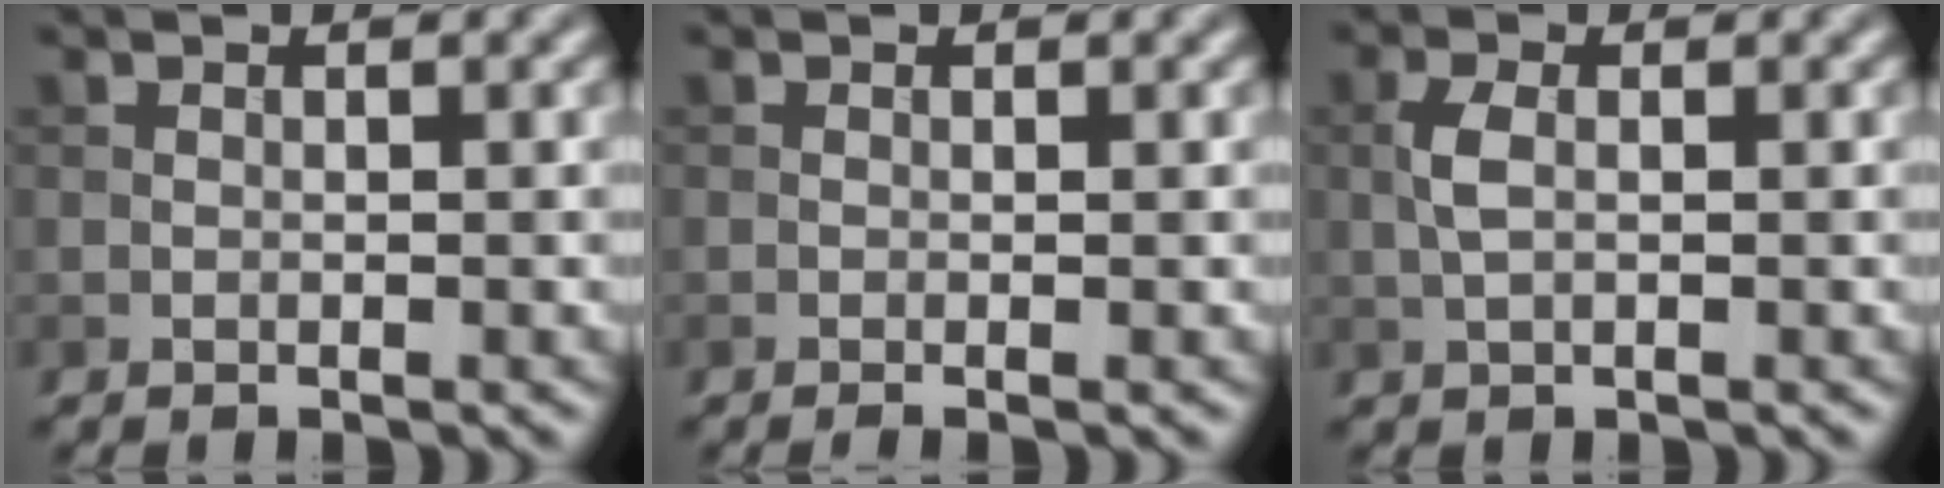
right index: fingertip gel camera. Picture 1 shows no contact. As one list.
[{"total": 1.0, "force": [-0.3, 0.2, 1.0], "torque": [-0.014, -0.007, -0.007]}, {"total": 1.9, "force": [0.0, 0.8, 1.7], "torque": [-0.040, 0.004, -0.002]}]